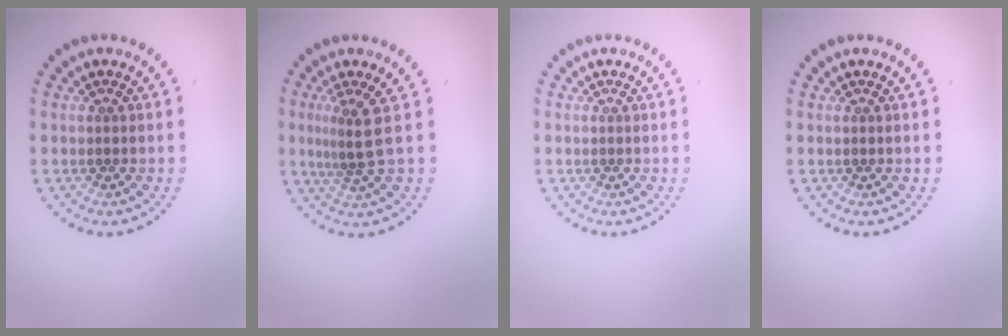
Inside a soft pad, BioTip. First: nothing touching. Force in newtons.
{"total": 2.7, "press": 1.8, "slide": 2.0}
{"total": 0.0}
{"total": 0.0}